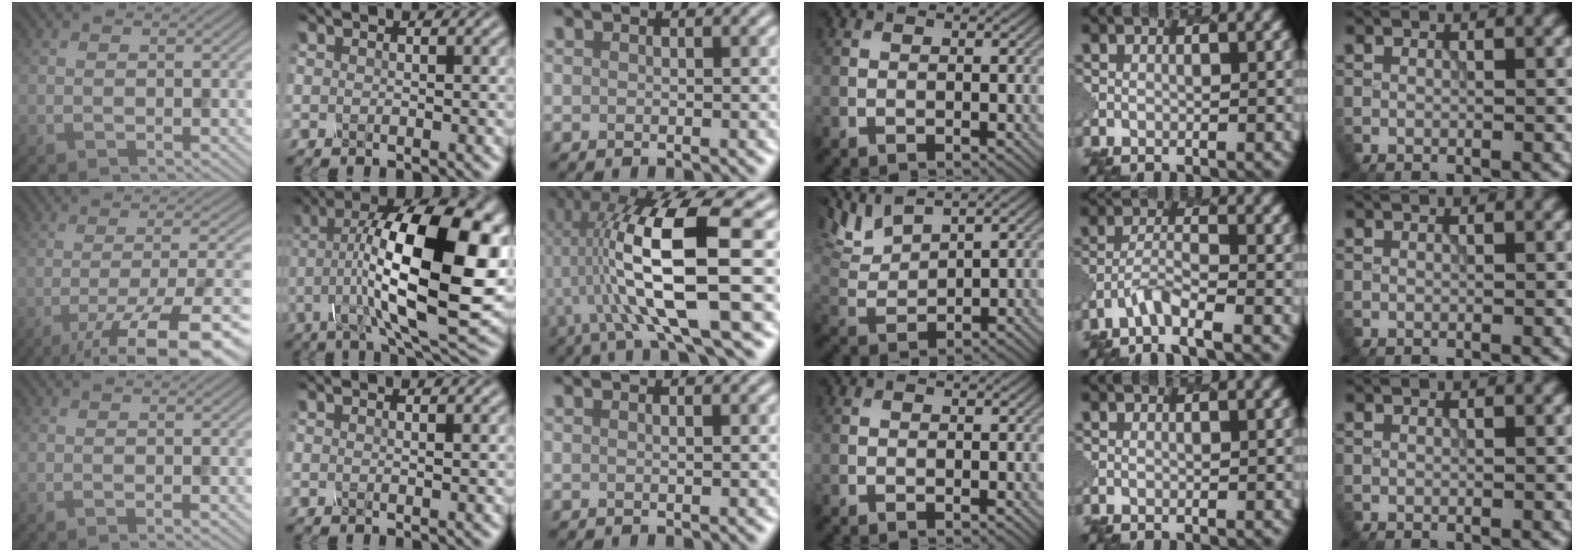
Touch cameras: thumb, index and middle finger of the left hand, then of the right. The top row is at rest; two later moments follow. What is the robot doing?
{"motion": "screw", "object": "spray bottle"}